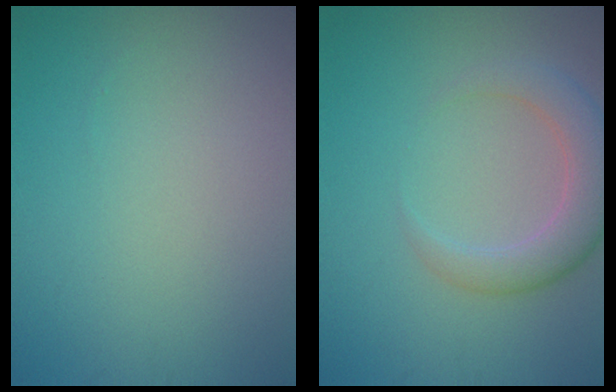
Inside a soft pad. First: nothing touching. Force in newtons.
{"total": 3.7, "press": 3.7, "slide": 0.3}